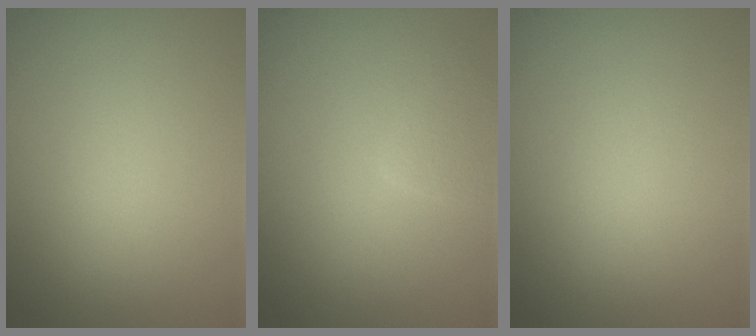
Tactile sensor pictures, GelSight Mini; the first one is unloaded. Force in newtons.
{"total": 1.6, "press": 1.6, "slide": 0.0}
{"total": 0.0}